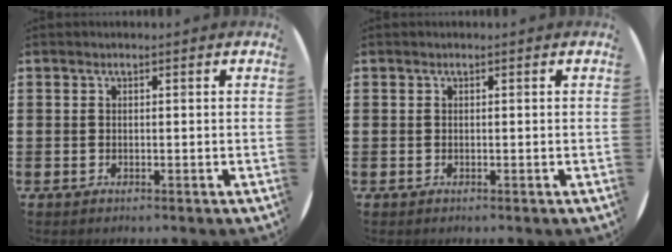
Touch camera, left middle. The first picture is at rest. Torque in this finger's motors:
{"motor_torque": [0.88, -1.00, 0.03, 0.02]}